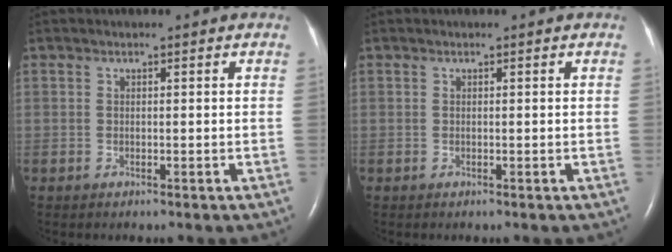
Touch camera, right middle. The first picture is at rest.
{"total": 0.0}